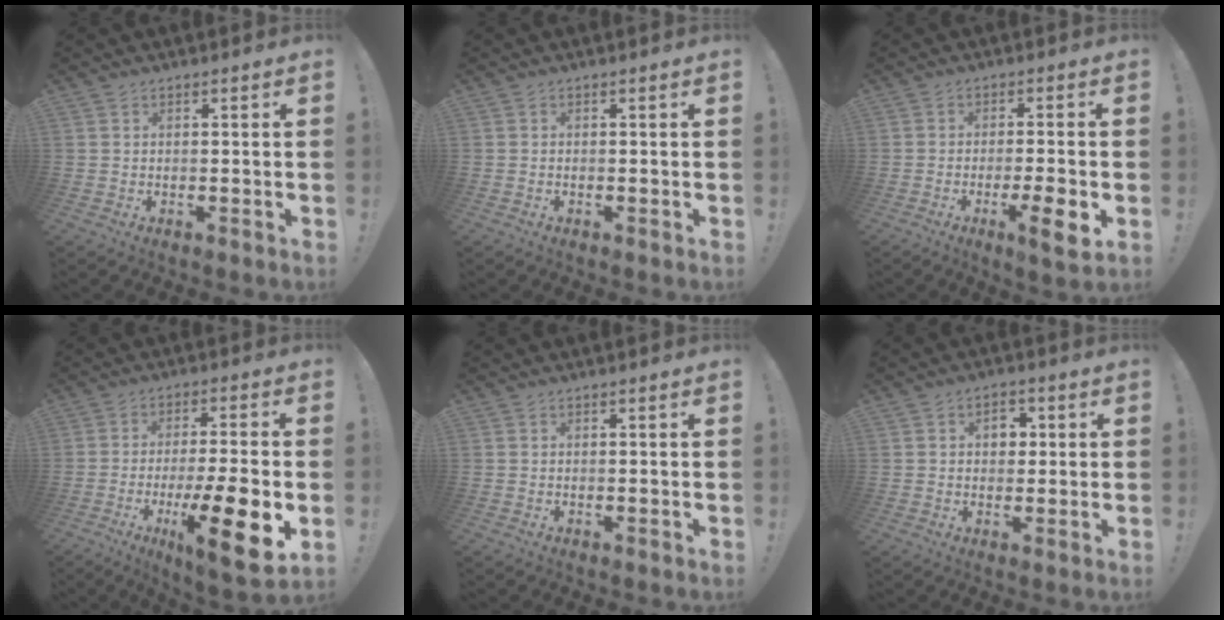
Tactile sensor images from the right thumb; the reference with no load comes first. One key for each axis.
{"total": 0.0}
{"total": 8.4, "fx": -3.4, "fy": 1.1, "fz": 7.6, "tx": -0.100, "ty": 0.005, "tz": -0.056}
{"total": 17.5, "fx": -6.1, "fy": 3.7, "fz": 16.0, "tx": -0.238, "ty": 0.017, "tz": -0.087}
{"total": 0.0}
{"total": 5.1, "fx": 1.0, "fy": 4.0, "fz": 2.9, "tx": -0.024, "ty": 0.000, "tz": 0.010}